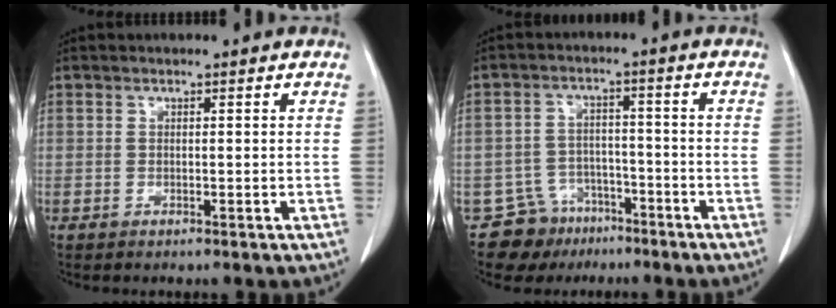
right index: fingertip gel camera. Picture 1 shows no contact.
{"total": 7.0, "force": [-5.0, 4.9, -0.2], "torque": [0.011, 0.024, -0.078]}